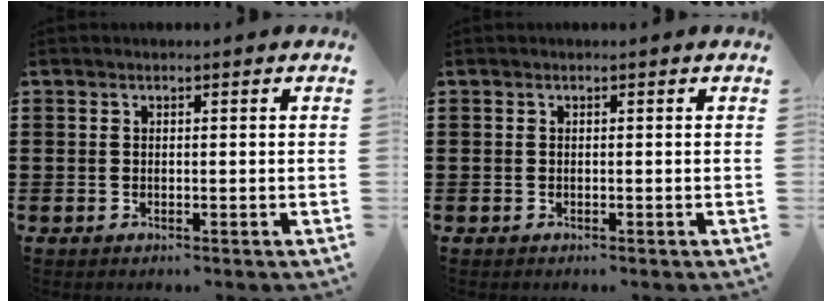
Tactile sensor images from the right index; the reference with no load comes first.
{"total": 0.0}